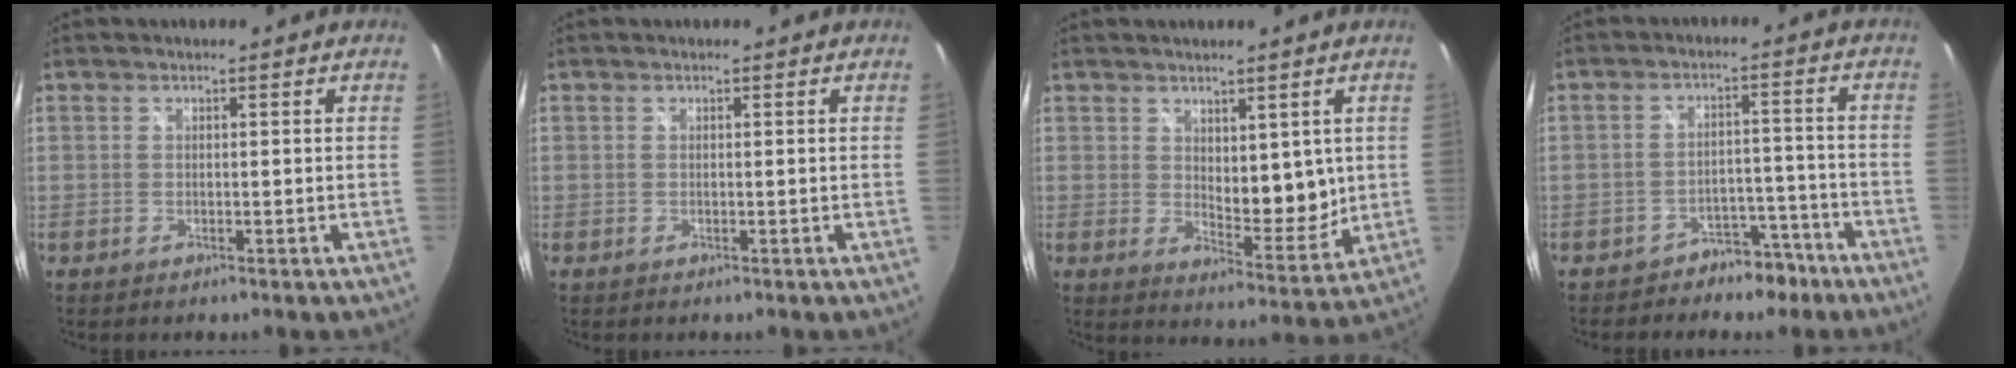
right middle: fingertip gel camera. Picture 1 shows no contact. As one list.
[{"total": 0.0}, {"total": 7.2, "force": [2.9, 3.8, 5.5], "torque": [-0.070, -0.012, 0.055]}, {"total": 6.1, "force": [-4.6, 3.7, 1.4], "torque": [-0.021, 0.032, -0.060]}]